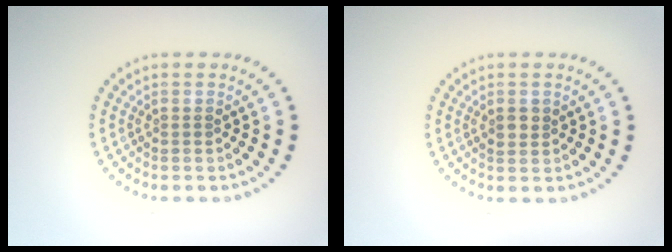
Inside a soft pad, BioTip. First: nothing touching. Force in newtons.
{"total": 1.3, "press": 1.2, "slide": 0.3}